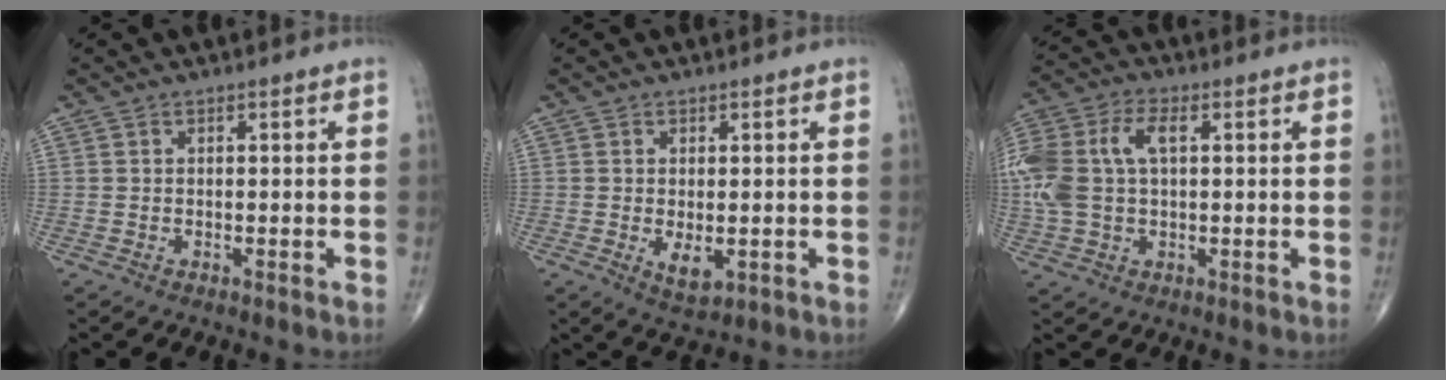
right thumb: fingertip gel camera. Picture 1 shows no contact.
{"total": 4.0, "force": [-0.8, 2.0, 3.4], "torque": [-0.051, -0.010, -0.004]}
{"total": 14.8, "force": [2.2, 8.8, 11.7], "torque": [-0.292, 0.023, 0.041]}